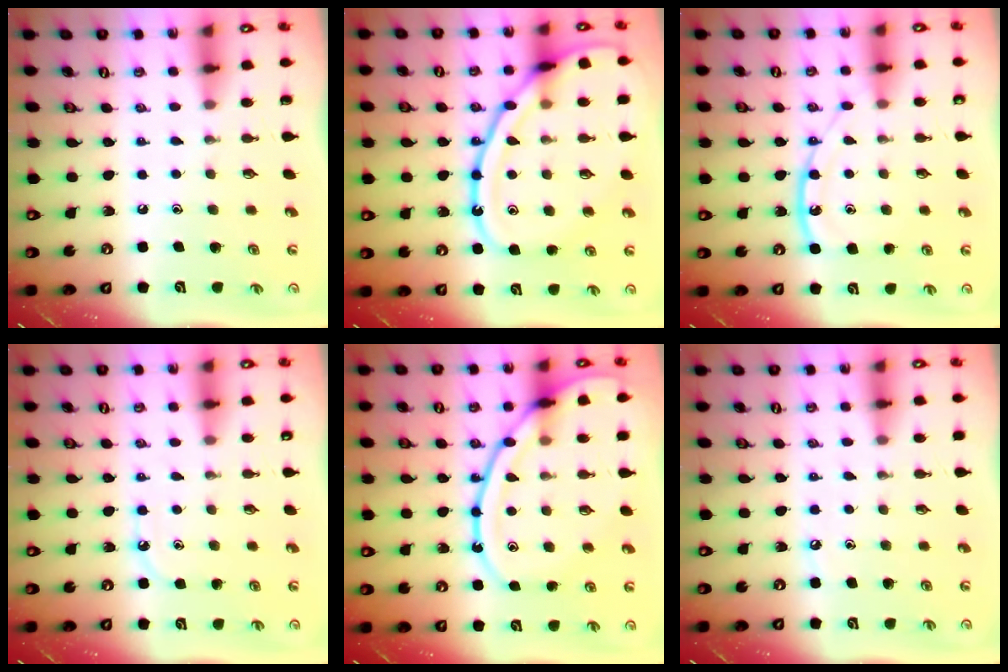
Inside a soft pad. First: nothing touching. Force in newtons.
{"total": 21.6, "press": 21.5, "slide": 2.0}
{"total": 12.9, "press": 12.9, "slide": 0.9}
{"total": 5.3, "press": 5.2, "slide": 0.5}
{"total": 17.9, "press": 17.8, "slide": 1.6}
{"total": 3.2, "press": 3.2, "slide": 0.4}